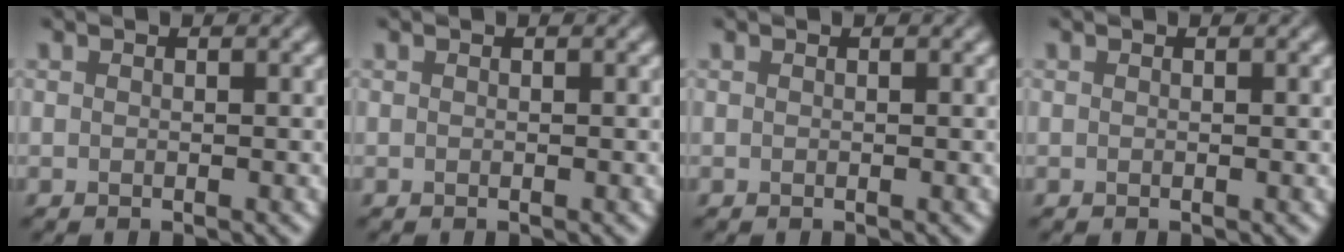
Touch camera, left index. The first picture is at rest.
{"total": 0.0}
{"total": 0.0}
{"total": 0.0}